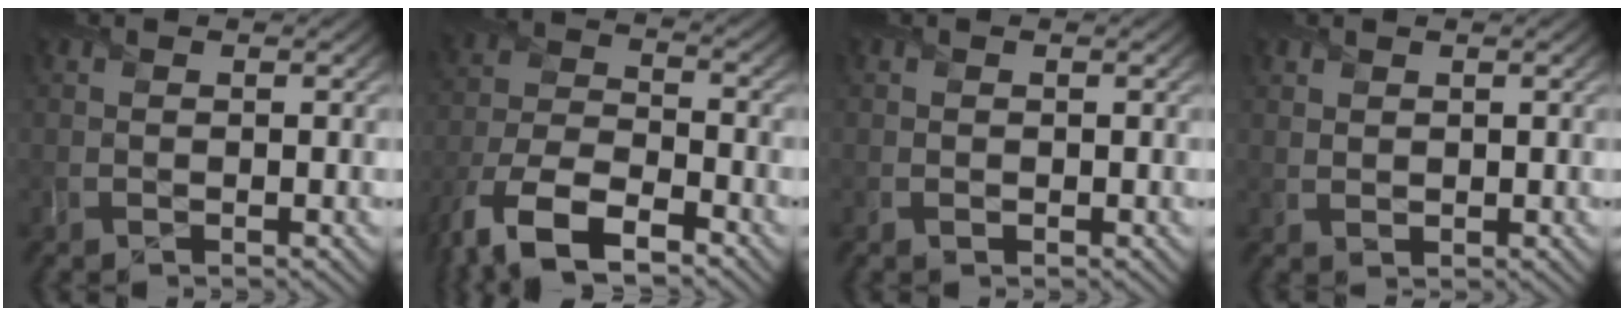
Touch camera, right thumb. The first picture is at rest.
{"total": 11.5, "force": [-7.9, 5.0, 6.6], "torque": [-0.139, -0.014, -0.165]}
{"total": 0.7, "force": [-0.2, 0.7, 0.3], "torque": [-0.007, -0.006, -0.004]}
{"total": 1.2, "force": [0.8, 0.8, 0.3], "torque": [-0.010, -0.003, 0.019]}